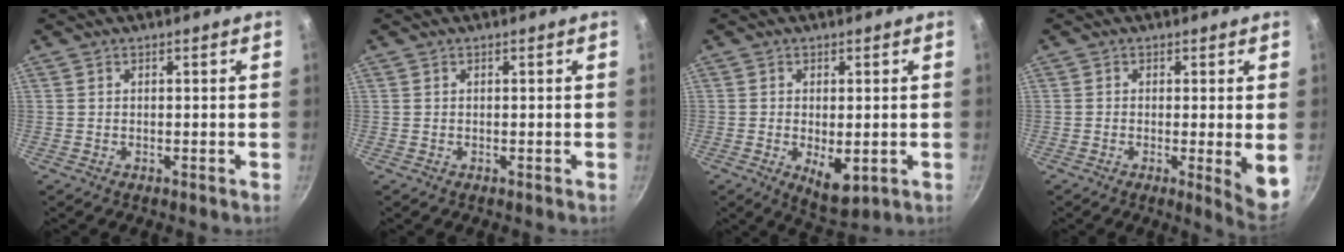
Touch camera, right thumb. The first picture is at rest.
{"total": 0.0}
{"total": 6.6, "force": [-1.2, 3.2, 5.6], "torque": [-0.076, -0.011, -0.007]}
{"total": 6.1, "force": [-0.4, 0.8, 6.1], "torque": [-0.083, -0.018, -0.007]}